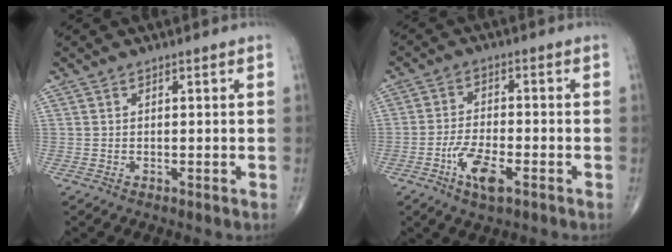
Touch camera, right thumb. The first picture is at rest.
{"total": 7.2, "force": [-3.4, 2.6, 5.8], "torque": [-0.114, 0.011, -0.062]}